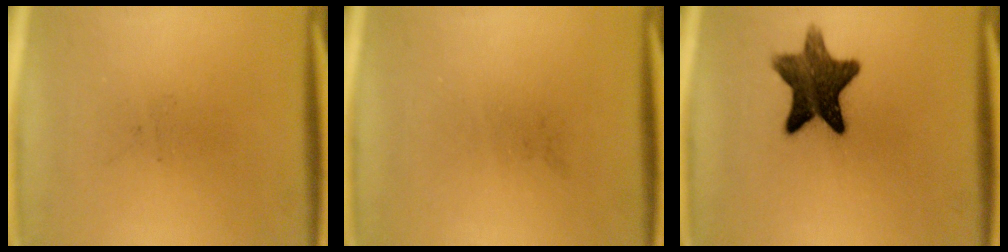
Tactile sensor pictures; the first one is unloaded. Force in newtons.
{"total": 0.0}
{"total": 11.6}